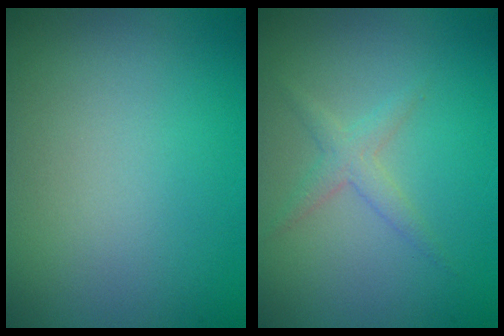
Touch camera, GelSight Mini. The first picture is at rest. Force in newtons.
{"total": 1.6, "press": 1.6, "slide": 0.1}